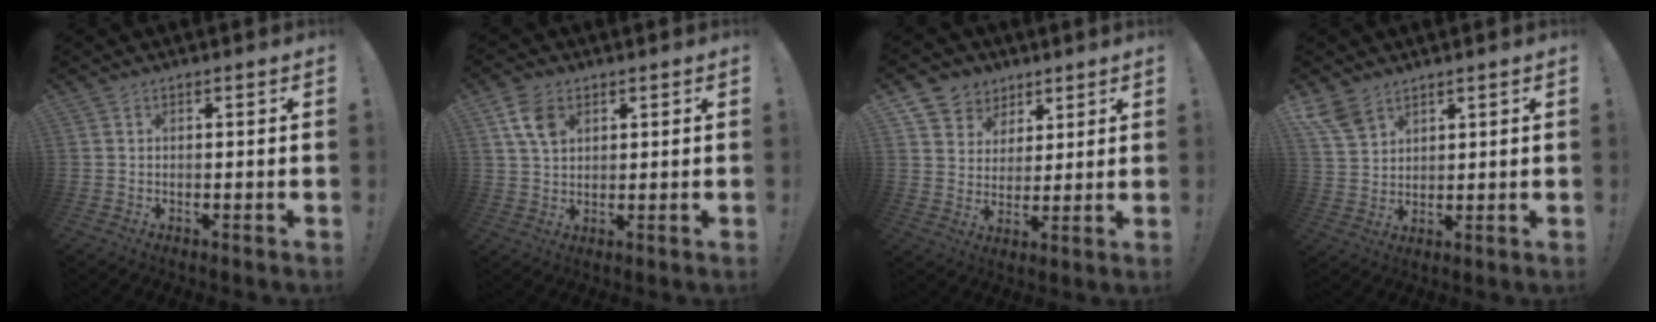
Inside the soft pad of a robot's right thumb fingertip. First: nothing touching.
{"total": 7.4, "force": [3.3, 4.8, 4.5], "torque": [-0.087, -0.006, 0.065]}
{"total": 7.6, "force": [3.8, 6.5, 0.6], "torque": [-0.005, -0.031, 0.078]}
{"total": 7.6, "force": [5.3, 4.2, 3.4], "torque": [-0.074, -0.028, 0.105]}